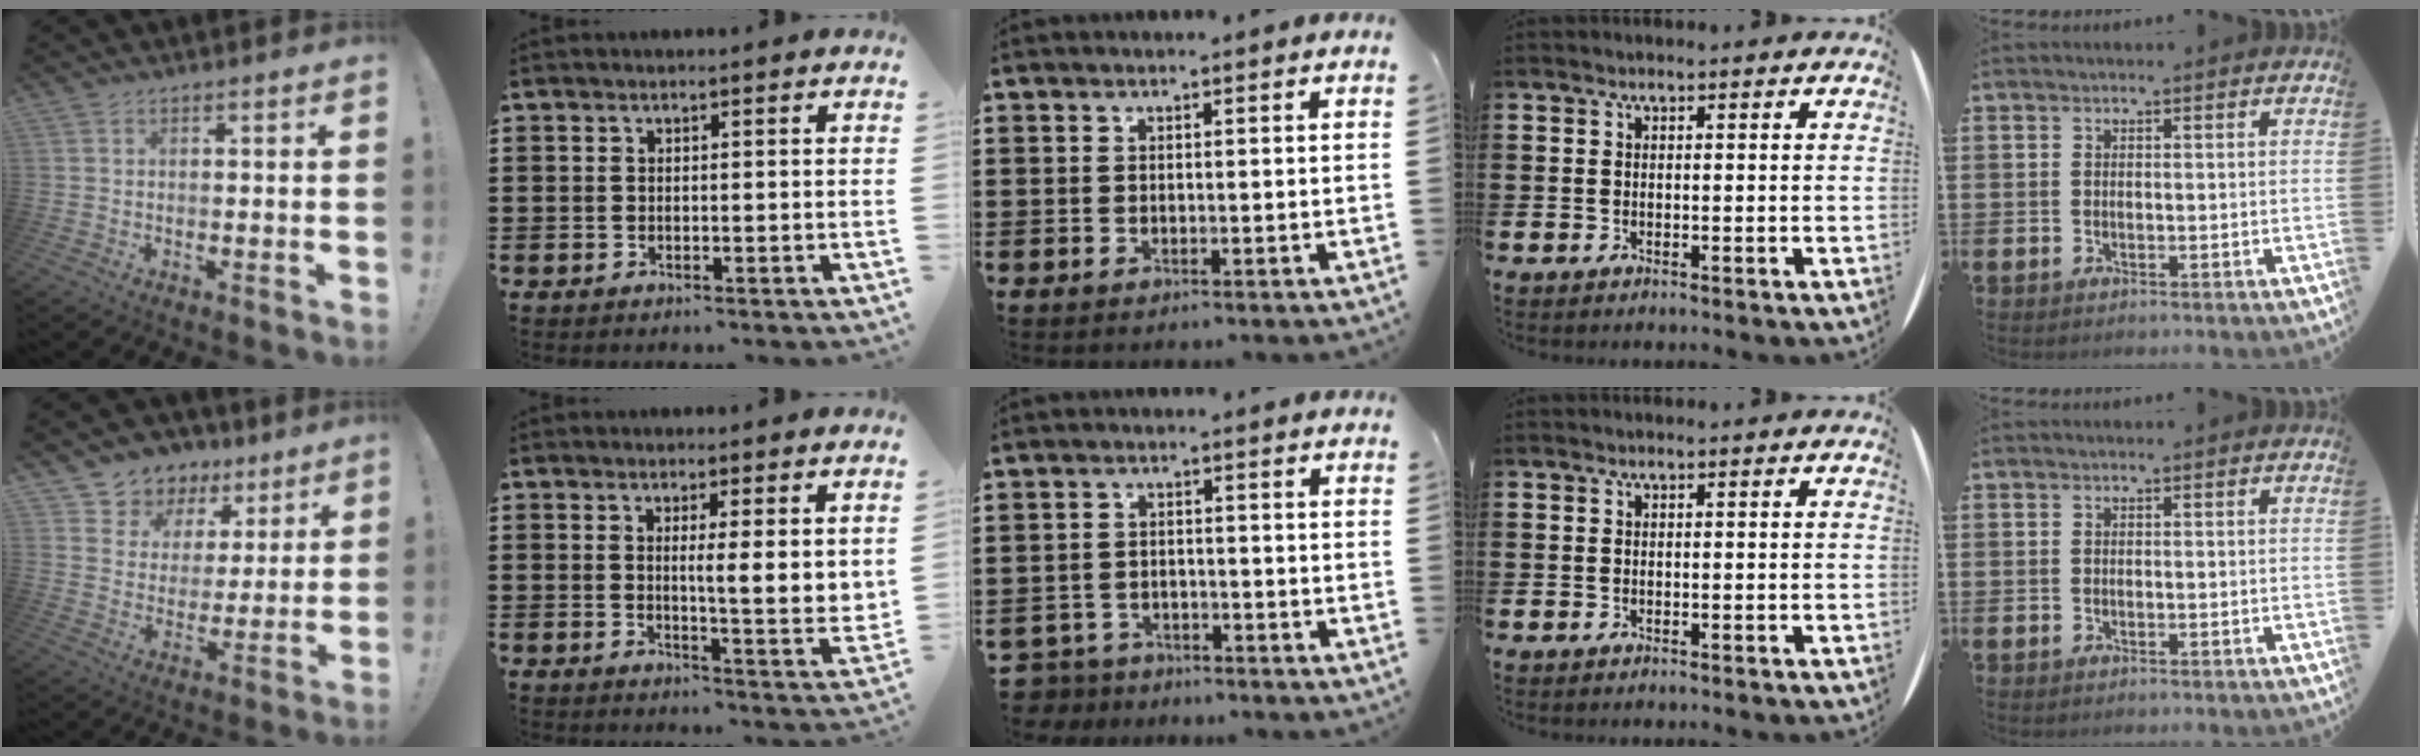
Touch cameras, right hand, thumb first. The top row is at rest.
{"thumb": {"total": 8.0, "force": [4.8, 6.3, 1.2], "torque": [-0.013, -0.044, 0.095]}, "index": {"total": 4.8, "force": [2.1, 0.3, 4.3], "torque": [-0.064, -0.024, 0.029]}, "middle": {"total": 3.4, "force": [-3.3, 0.8, -0.1], "torque": [-0.016, -0.005, -0.075]}}